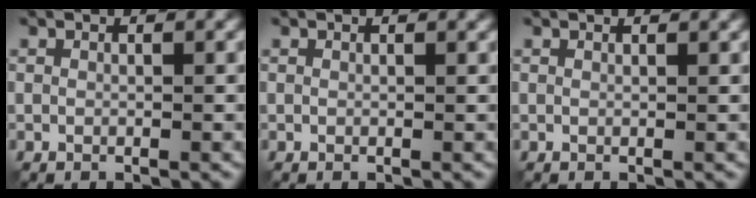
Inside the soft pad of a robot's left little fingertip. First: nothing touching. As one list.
[{"total": 0.6, "force": [0.5, 0.1, 0.3], "torque": [0.000, 0.005, 0.007]}, {"total": 1.1, "force": [1.0, 0.2, 0.4], "torque": [-0.003, 0.000, 0.008]}]